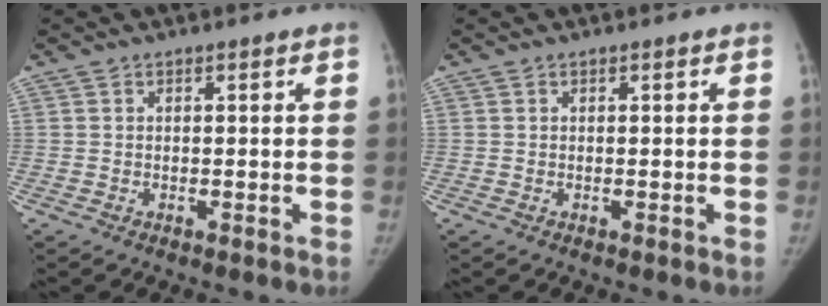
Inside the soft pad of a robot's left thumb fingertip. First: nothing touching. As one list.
[{"total": 0.0}]